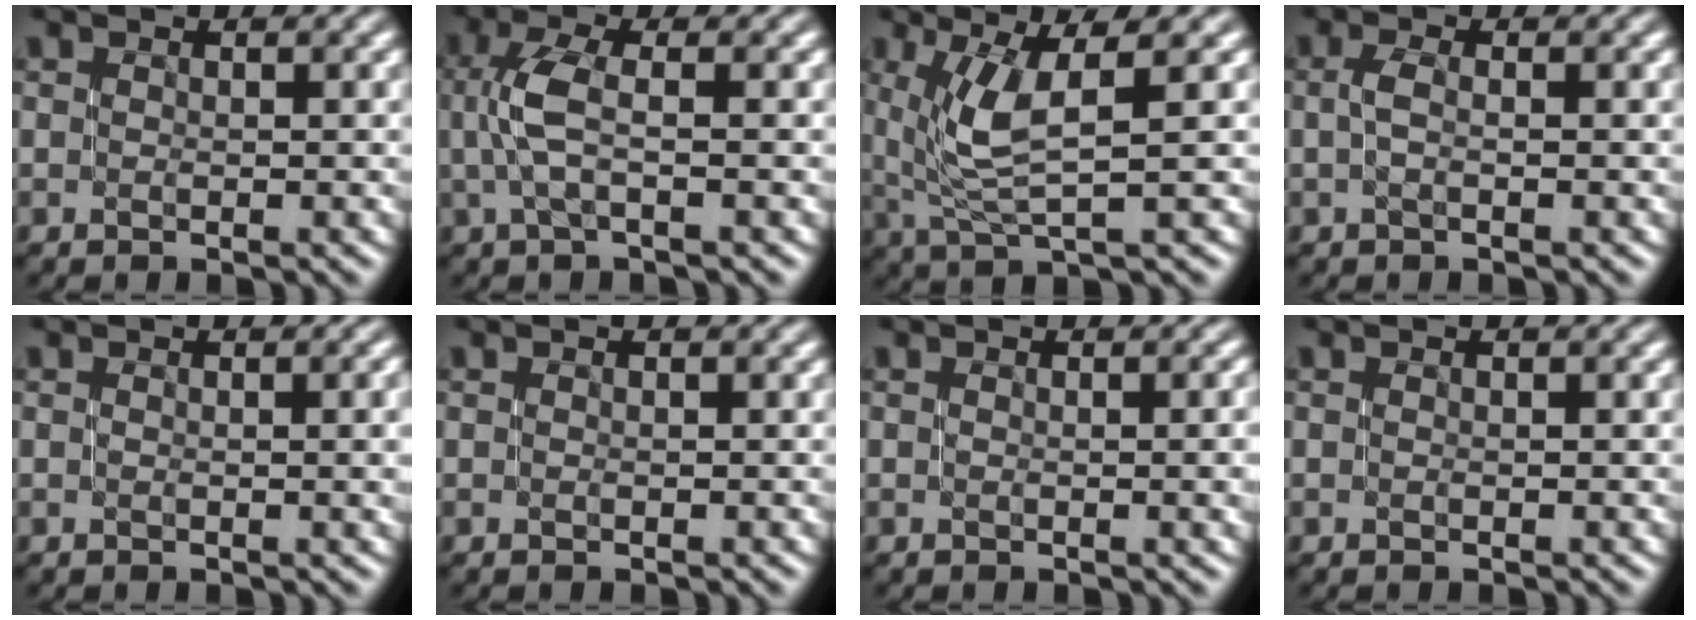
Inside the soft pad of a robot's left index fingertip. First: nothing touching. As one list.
[{"total": 3.1, "force": [0.1, 0.9, 3.0], "torque": [-0.071, 0.010, 0.000]}, {"total": 4.4, "force": [1.3, 1.0, 4.1], "torque": [-0.090, 0.003, 0.030]}, {"total": 1.1, "force": [0.0, 0.4, 1.1], "torque": [-0.025, 0.006, -0.002]}, {"total": 2.7, "force": [0.1, 0.9, 2.5], "torque": [-0.028, 0.006, -0.002]}, {"total": 0.0}, {"total": 2.9, "force": [0.0, 1.0, 2.7], "torque": [-0.027, 0.006, -0.002]}, {"total": 0.0}]